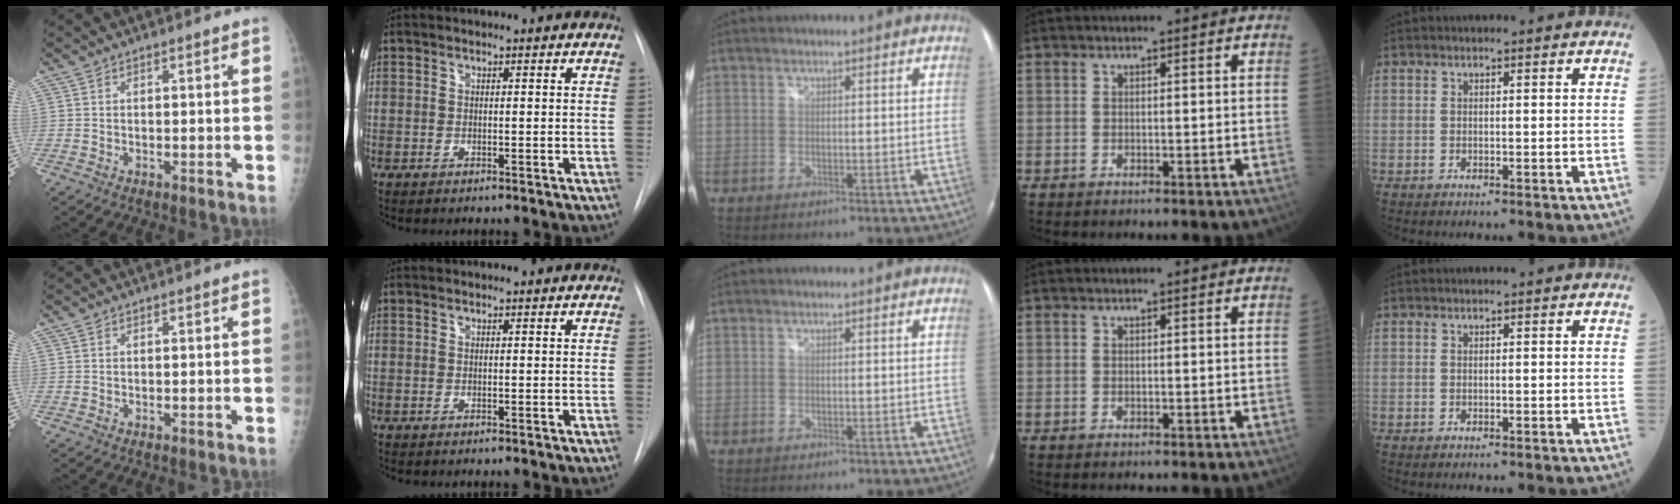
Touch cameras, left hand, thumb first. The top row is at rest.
{}